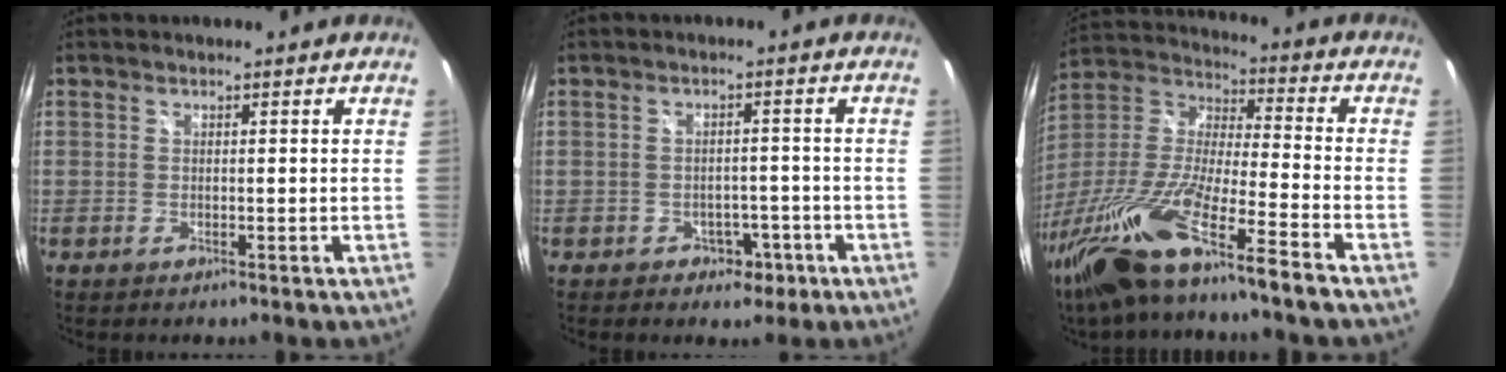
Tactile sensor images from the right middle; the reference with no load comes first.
{"total": 4.2, "force": [-2.2, 3.1, 1.6], "torque": [-0.034, 0.004, -0.022]}
{"total": 22.4, "force": [-15.8, 1.1, 15.9], "torque": [-0.309, -0.045, -0.297]}